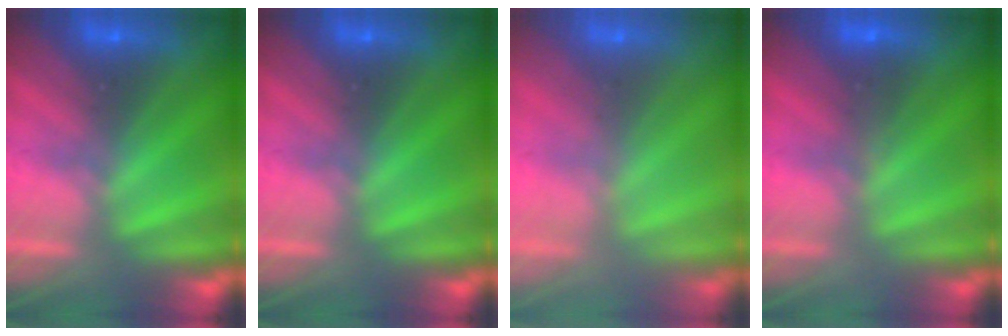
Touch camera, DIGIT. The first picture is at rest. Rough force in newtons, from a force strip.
{"total": 0.0}
{"total": 2.7}
{"total": 2.9}